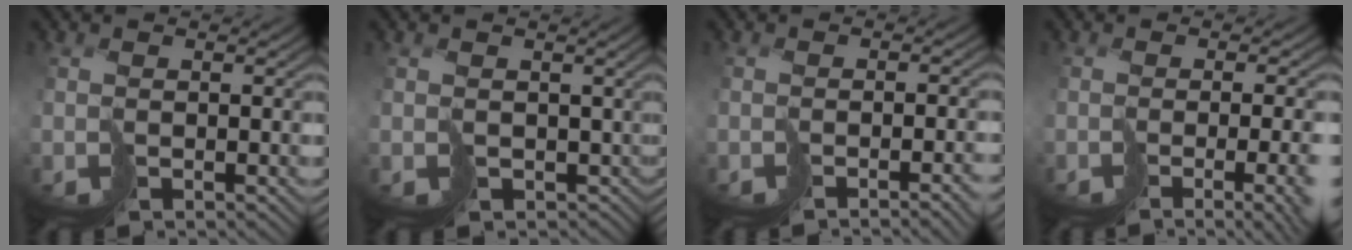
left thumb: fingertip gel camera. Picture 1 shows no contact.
{"total": 4.7, "force": [-0.1, 4.1, 2.3], "torque": [-0.049, -0.026, 0.005]}
{"total": 3.4, "force": [-2.7, 0.4, 2.0], "torque": [-0.021, -0.003, -0.040]}
{"total": 7.7, "force": [-2.6, 2.6, 6.7], "torque": [-0.074, -0.029, -0.003]}